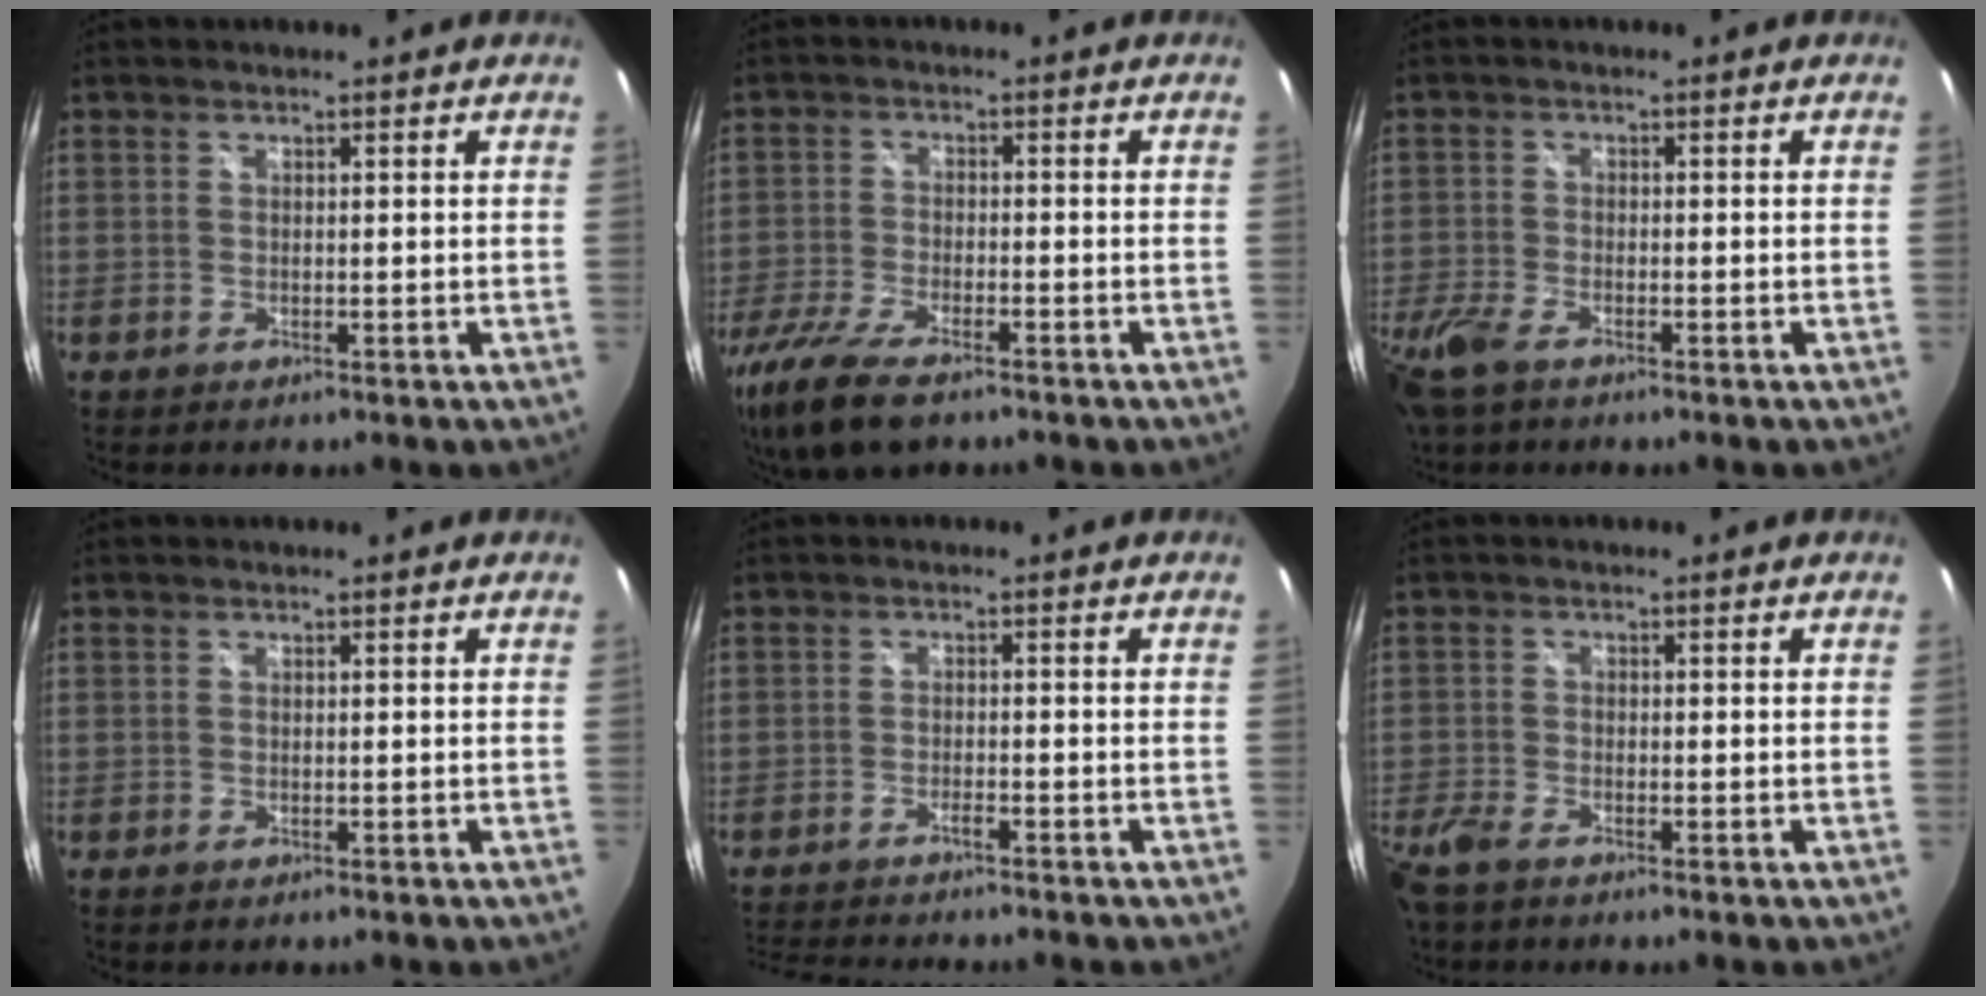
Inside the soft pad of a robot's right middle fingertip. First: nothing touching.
{"total": 13.6, "force": [-9.7, 4.5, 8.3], "torque": [-0.197, -0.049, -0.181]}
{"total": 8.4, "force": [-5.6, 3.4, 5.3], "torque": [-0.144, -0.026, -0.111]}
{"total": 0.5, "force": [-0.4, 0.2, 0.3], "torque": [-0.006, -0.001, -0.006]}
{"total": 8.2, "force": [-7.4, 0.7, 3.3], "torque": [-0.083, -0.015, -0.120]}
{"total": 5.5, "force": [-4.2, 1.9, 3.1], "torque": [-0.088, -0.017, -0.084]}